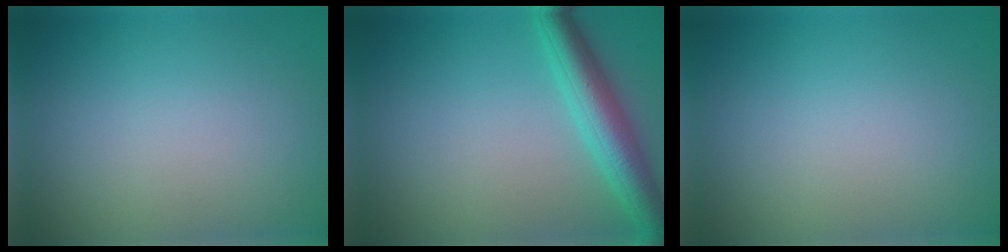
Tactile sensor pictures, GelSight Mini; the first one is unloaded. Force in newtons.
{"total": 5.1, "press": 5.1, "slide": 0.1}
{"total": 0.0}